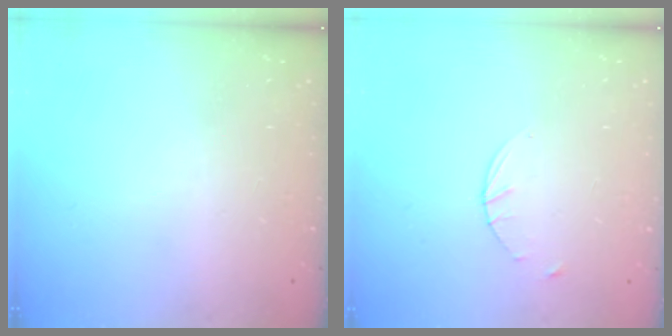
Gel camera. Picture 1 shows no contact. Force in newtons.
{"total": 1.6, "press": 1.6, "slide": 0.2}